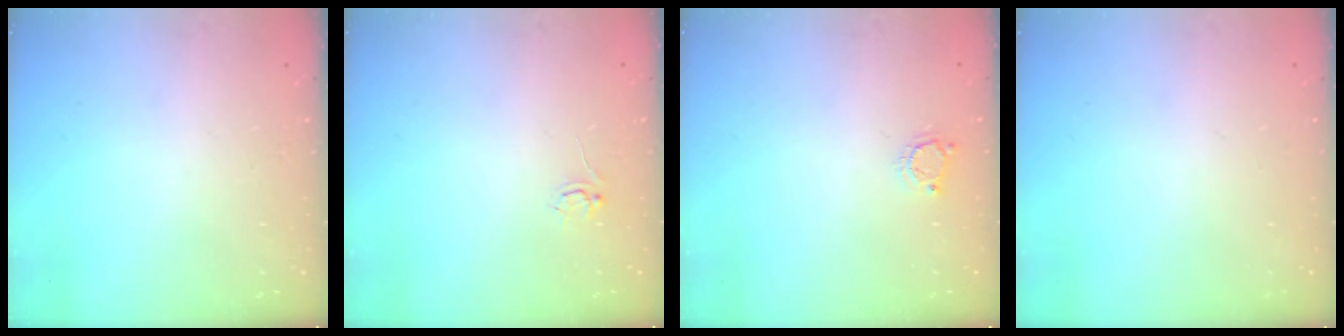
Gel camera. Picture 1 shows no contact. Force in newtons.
{"total": 4.2, "press": 4.2, "slide": 0.7}
{"total": 4.1, "press": 4.0, "slide": 0.5}
{"total": 0.0}